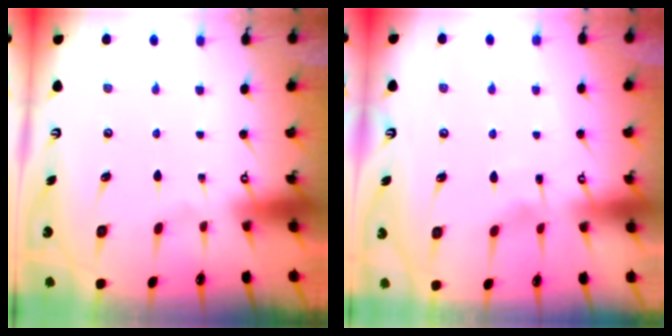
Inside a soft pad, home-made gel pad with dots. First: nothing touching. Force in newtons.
{"total": 3.2, "press": 3.2, "slide": 0.4}